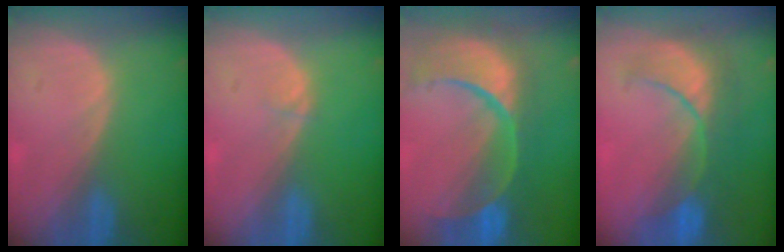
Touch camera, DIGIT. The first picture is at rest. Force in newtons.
{"total": 0.5, "press": 0.5, "slide": 0.1}
{"total": 13.9, "press": 11.0, "slide": 8.4}
{"total": 8.4, "press": 8.3, "slide": 1.6}